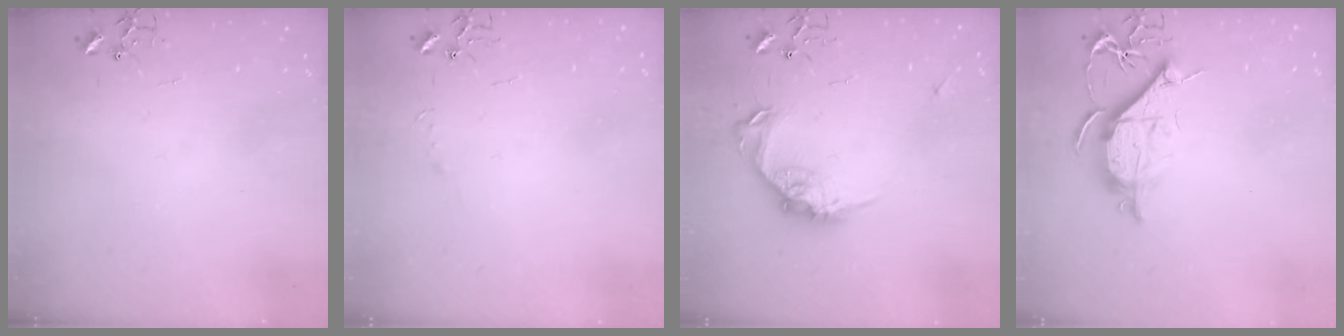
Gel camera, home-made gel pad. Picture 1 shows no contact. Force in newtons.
{"total": 3.1, "press": 3.1, "slide": 0.5}
{"total": 14.1, "press": 14.1, "slide": 0.3}
{"total": 11.1, "press": 11.1, "slide": 0.9}